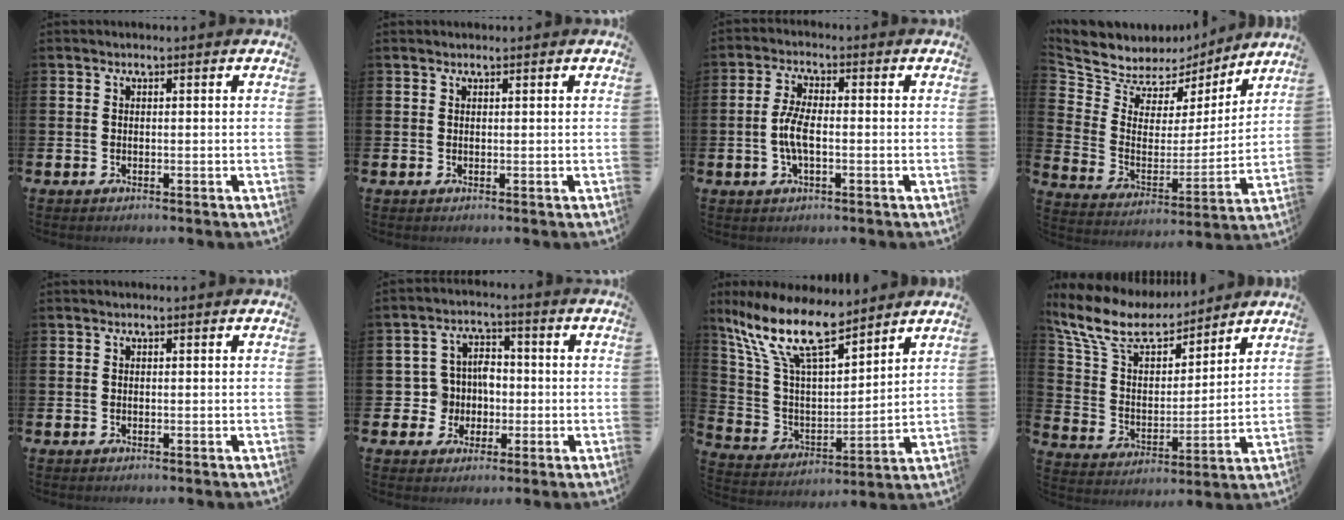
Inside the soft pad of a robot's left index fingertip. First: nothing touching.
{"total": 0.5, "force": [0.5, 0.1, 0.0], "torque": [0.003, -0.001, 0.009]}
{"total": 4.6, "force": [-0.5, 1.8, 4.2], "torque": [-0.085, 0.000, -0.015]}
{"total": 6.8, "force": [5.9, 3.3, -0.2], "torque": [-0.046, -0.049, 0.103]}
{"total": 0.0}
{"total": 5.4, "force": [-0.5, 5.1, 1.6], "torque": [-0.047, 0.010, -0.013]}
{"total": 13.1, "force": [10.3, 3.8, 7.2], "torque": [-0.180, -0.050, 0.184]}
{"total": 11.1, "force": [9.4, 4.2, 4.1], "torque": [-0.130, -0.053, 0.170]}